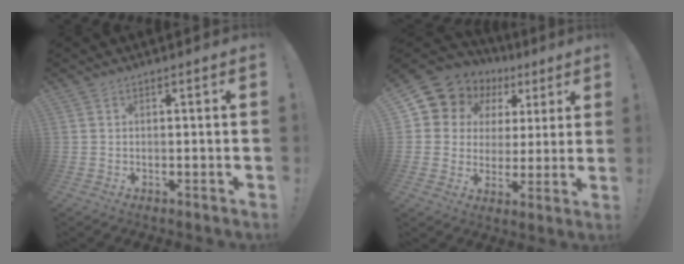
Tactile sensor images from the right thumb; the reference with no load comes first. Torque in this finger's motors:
{"motor_torque": [0.01, 0.75, 0.10, -0.05, 0.22]}